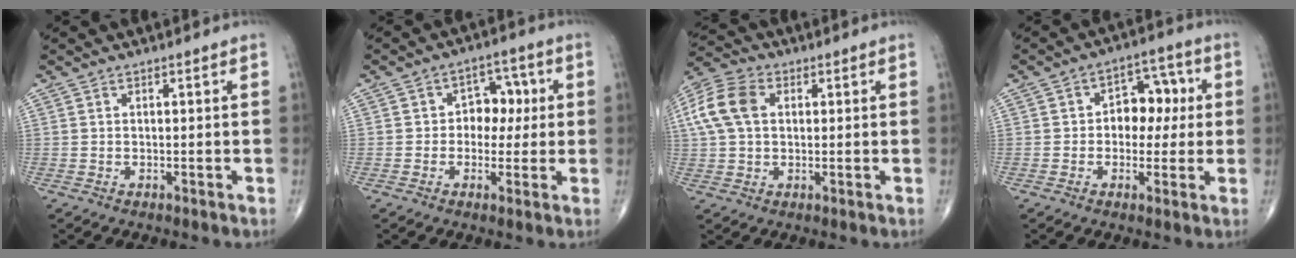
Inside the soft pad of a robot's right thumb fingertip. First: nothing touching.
{"total": 6.8, "force": [0.5, 5.3, 4.2], "torque": [-0.012, 0.014, 0.001]}
{"total": 10.4, "force": [2.2, 7.1, 7.3], "torque": [-0.154, 0.021, 0.037]}
{"total": 8.5, "force": [0.7, 6.1, 5.9], "torque": [-0.036, 0.023, 0.005]}